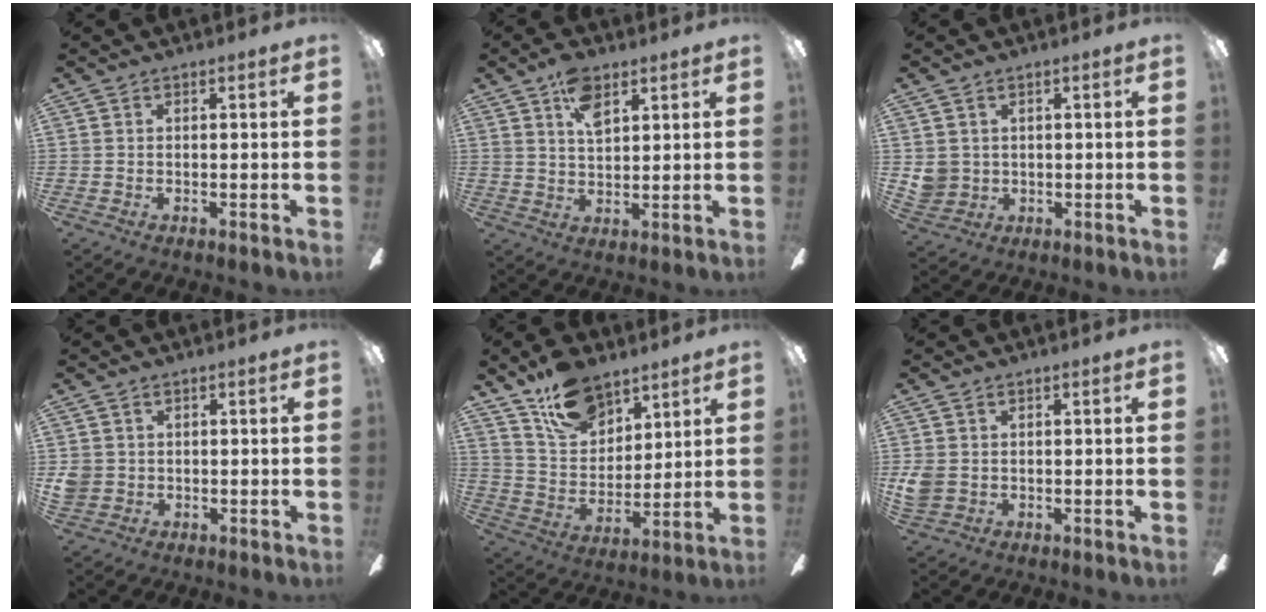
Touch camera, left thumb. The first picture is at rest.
{"total": 7.4, "force": [4.3, 3.7, 4.8], "torque": [-0.072, -0.011, 0.073]}
{"total": 4.3, "force": [1.2, 4.0, 0.9], "torque": [-0.026, 0.004, 0.026]}
{"total": 2.8, "force": [0.4, 2.7, 0.7], "torque": [-0.017, 0.007, 0.010]}
{"total": 14.8, "force": [10.3, 8.4, 6.4], "torque": [-0.119, -0.048, 0.198]}
{"total": 3.9, "force": [0.2, 3.2, 2.2], "torque": [-0.053, 0.002, 0.006]}